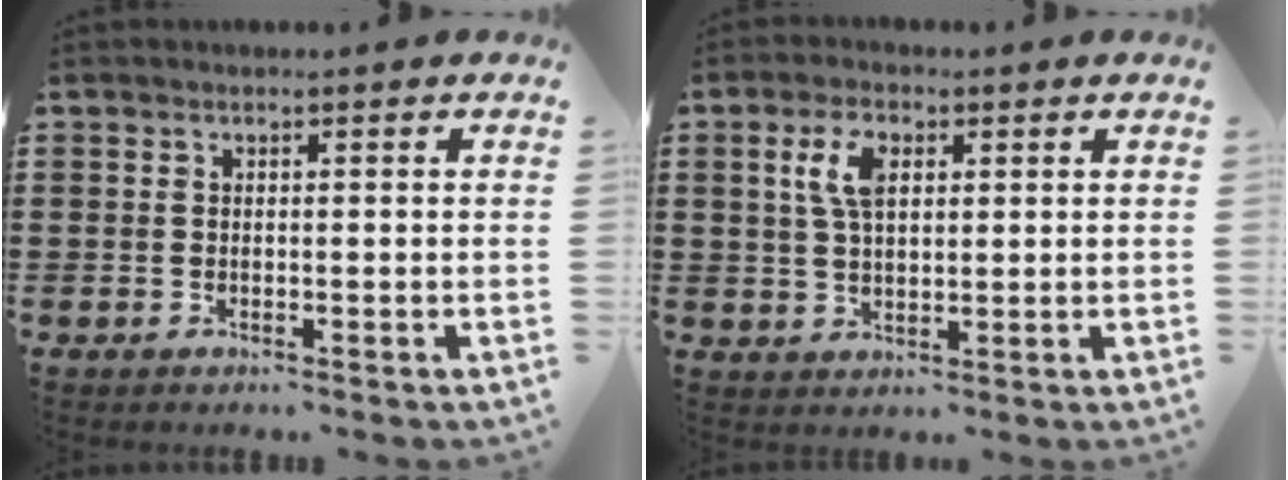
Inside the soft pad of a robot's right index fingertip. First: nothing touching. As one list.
[{"total": 5.7, "force": [2.0, 3.0, 4.5], "torque": [-0.099, 0.013, 0.033]}]